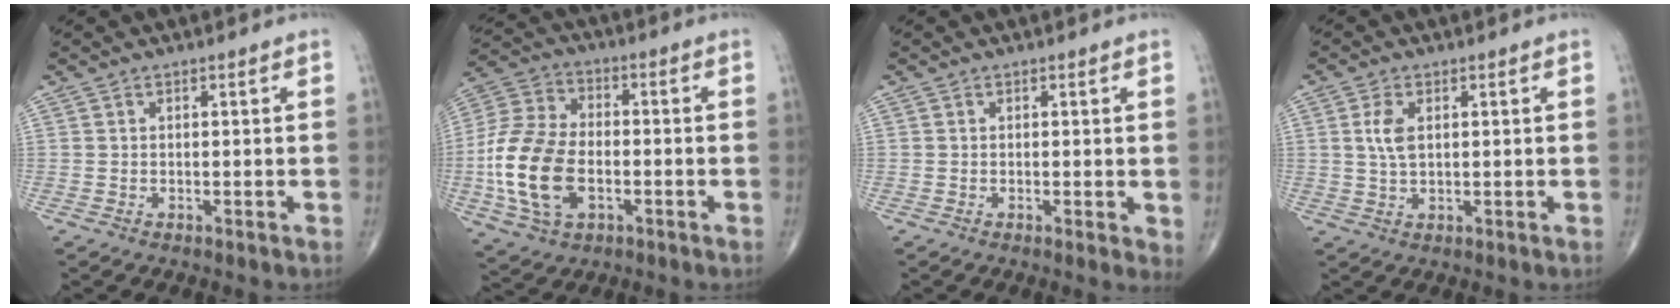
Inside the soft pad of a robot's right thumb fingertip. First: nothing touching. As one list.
[{"total": 16.9, "force": [-3.5, 10.4, 12.8], "torque": [-0.259, 0.013, -0.067]}, {"total": 2.0, "force": [0.1, 0.7, 1.9], "torque": [-0.025, -0.007, -0.004]}, {"total": 4.0, "force": [1.0, 2.1, 3.3], "torque": [-0.071, -0.005, 0.020]}]